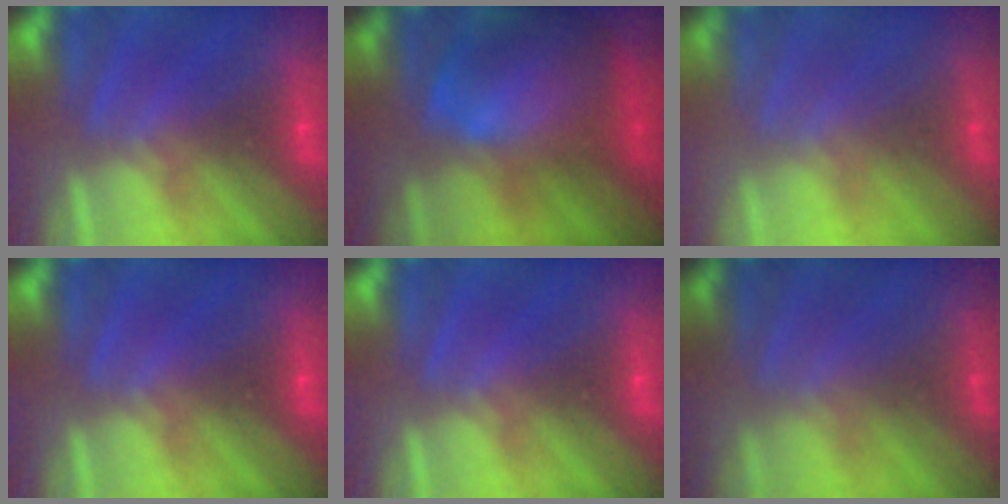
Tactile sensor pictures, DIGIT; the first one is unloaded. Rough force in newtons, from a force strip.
{"total": 8.5}
{"total": 1.4}
{"total": 0.0}
{"total": 0.0}
{"total": 1.8}